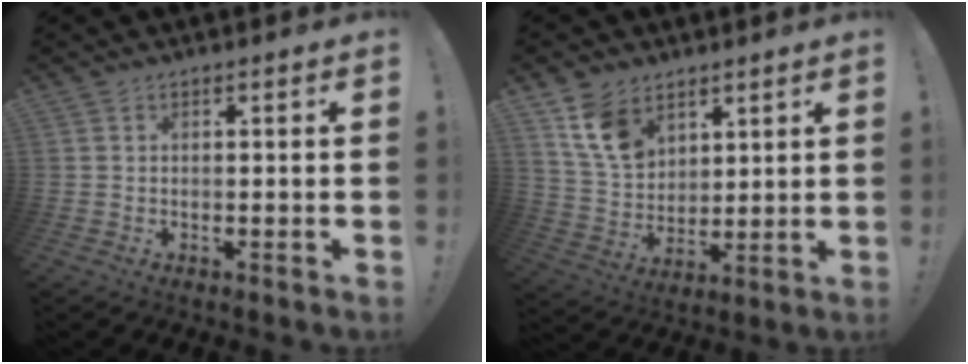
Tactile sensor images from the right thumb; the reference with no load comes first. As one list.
[{"total": 12.3, "force": [7.2, 8.3, 5.7], "torque": [-0.105, -0.031, 0.145]}]